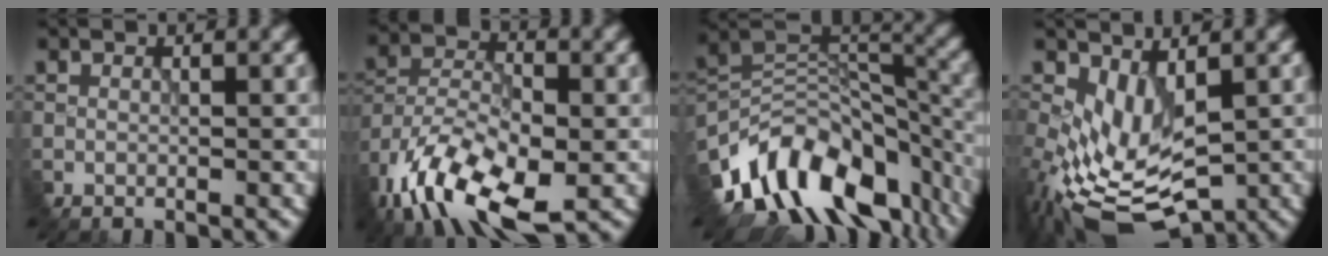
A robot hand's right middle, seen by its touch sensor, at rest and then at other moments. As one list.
[{"total": 11.8, "force": [-7.1, 5.3, 7.9], "torque": [-0.159, -0.004, -0.134]}, {"total": 13.1, "force": [-8.0, 7.4, 7.2], "torque": [-0.136, 0.014, -0.135]}, {"total": 6.3, "force": [-1.4, 3.6, 5.0], "torque": [-0.120, -0.011, -0.019]}]